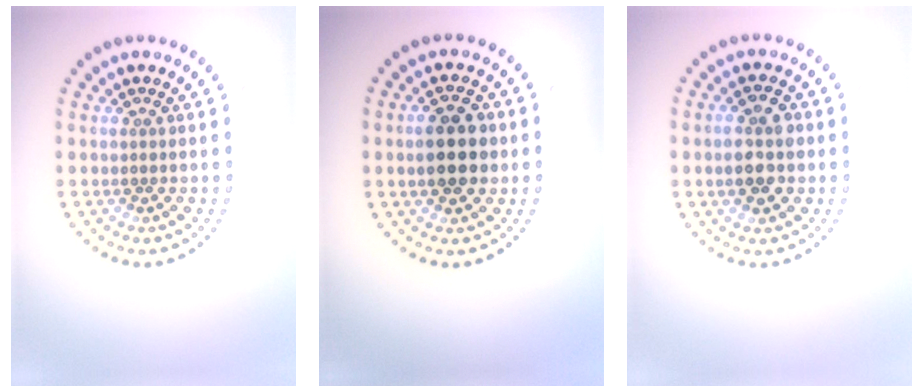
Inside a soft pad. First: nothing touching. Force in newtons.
{"total": 4.6, "press": 4.6, "slide": 0.2}
{"total": 3.5, "press": 3.5, "slide": 0.1}